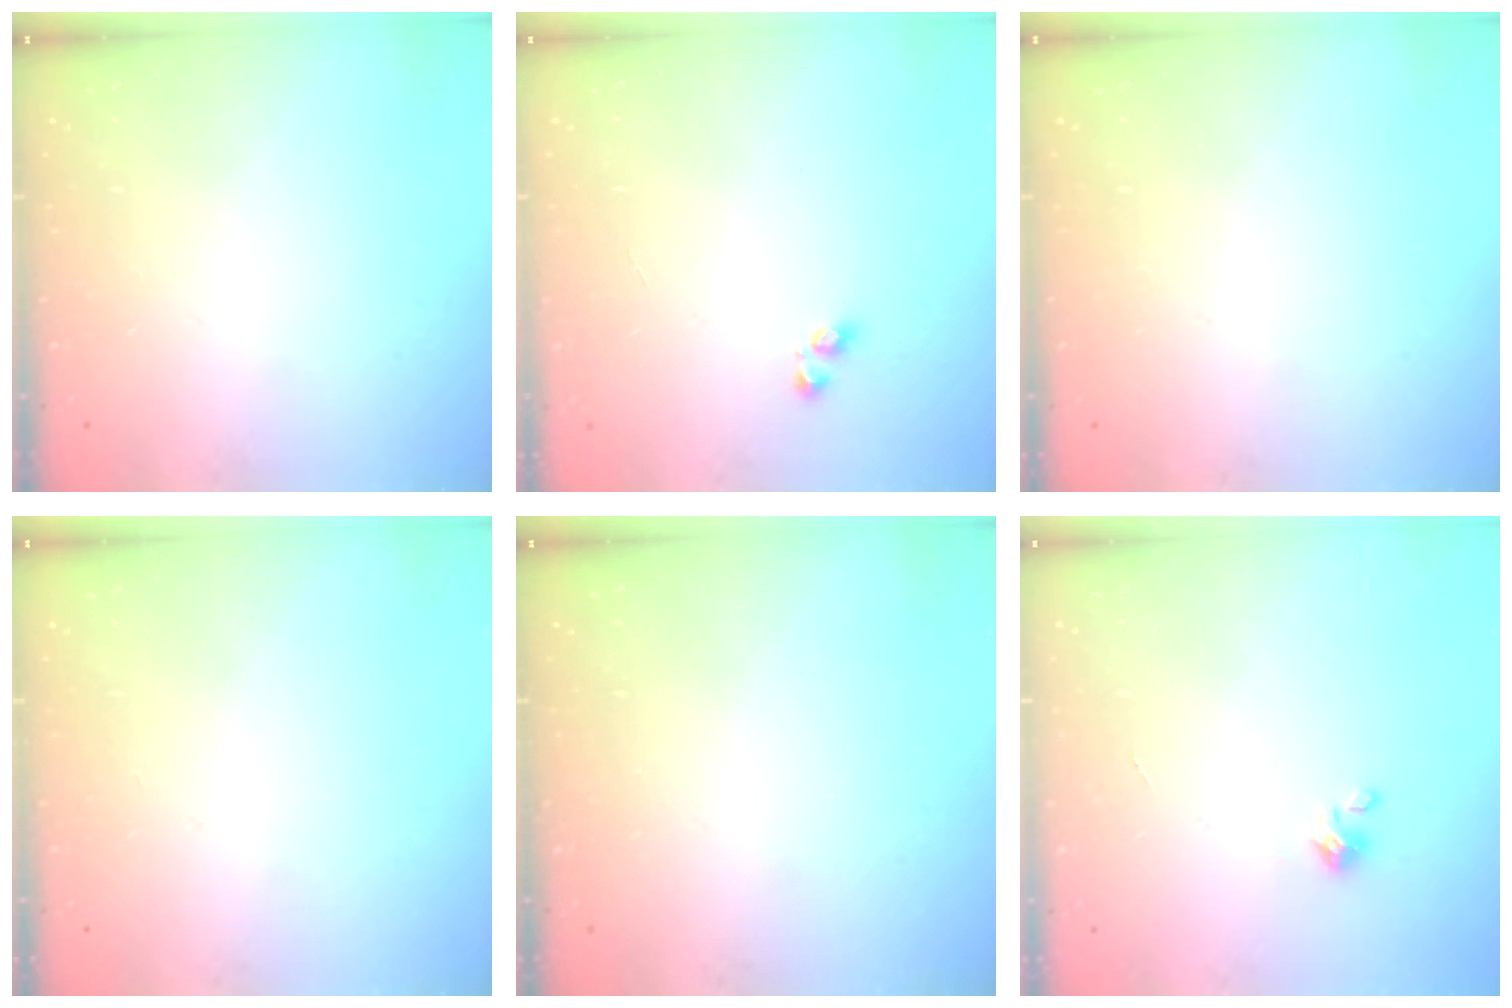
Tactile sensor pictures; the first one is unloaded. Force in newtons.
{"total": 2.9, "press": 2.9, "slide": 0.2}
{"total": 0.0}
{"total": 0.0}
{"total": 0.0}
{"total": 1.5, "press": 1.5, "slide": 0.1}